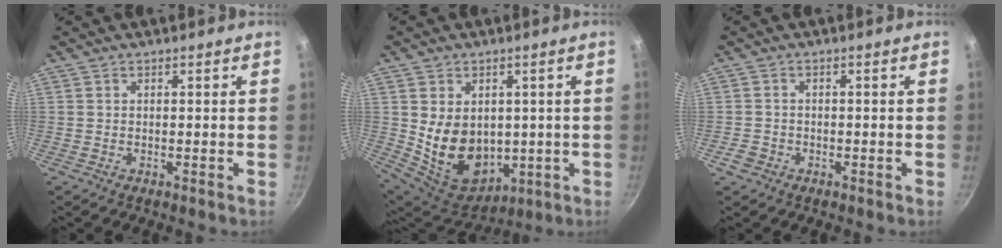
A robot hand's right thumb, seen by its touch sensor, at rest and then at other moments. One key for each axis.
{"total": 14.2, "fx": 0.7, "fy": 10.8, "fz": 9.3, "tx": -0.131, "ty": -0.026, "tz": 0.046}
{"total": 2.3, "fx": -1.3, "fy": 1.8, "fz": 0.8, "tx": -0.013, "ty": 0.013, "tz": -0.022}